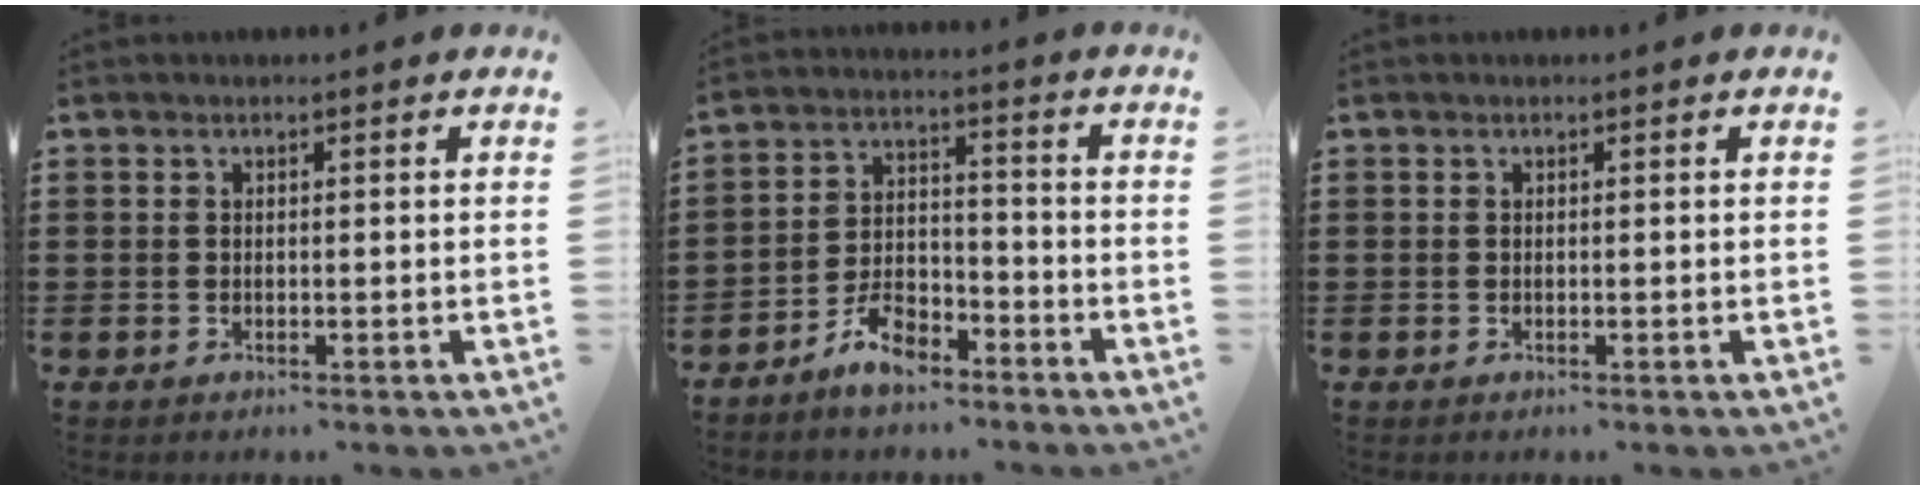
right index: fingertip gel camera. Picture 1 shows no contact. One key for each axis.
{"total": 6.6, "fx": -5.2, "fy": 2.6, "fz": 3.2, "tx": -0.063, "ty": 0.018, "tz": -0.099}
{"total": 0.0}